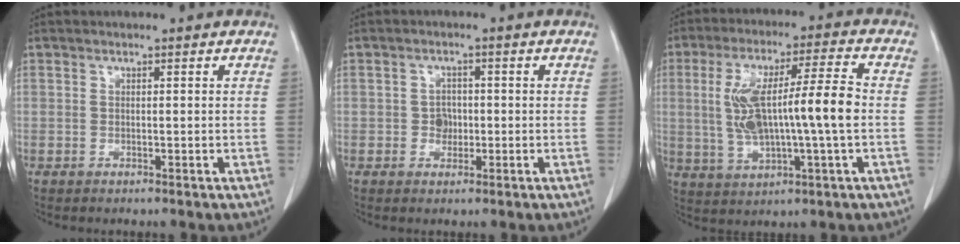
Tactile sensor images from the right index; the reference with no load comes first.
{"total": 2.4, "force": [-0.4, 2.0, 1.2], "torque": [-0.014, 0.006, -0.005]}
{"total": 13.8, "force": [-0.1, 1.7, 13.7], "torque": [-0.262, 0.020, 0.002]}